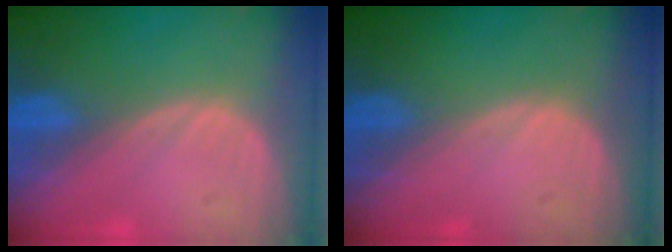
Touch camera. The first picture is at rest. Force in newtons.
{"total": 0.0}